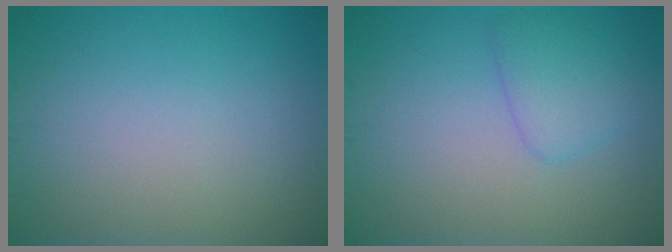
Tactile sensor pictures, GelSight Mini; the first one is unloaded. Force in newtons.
{"total": 2.6, "press": 2.6, "slide": 0.0}